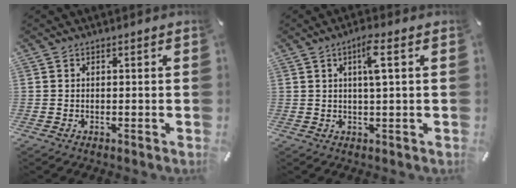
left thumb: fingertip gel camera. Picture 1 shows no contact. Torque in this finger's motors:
{"motor_torque": [1.21, 1.01, 0.53, -0.50, 0.24]}